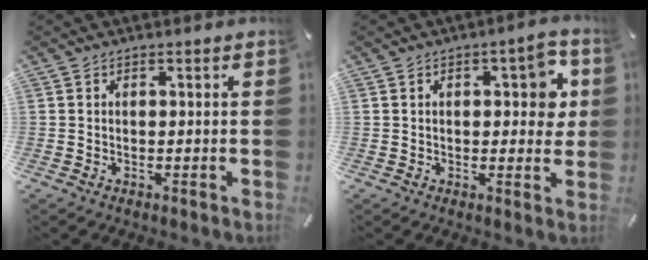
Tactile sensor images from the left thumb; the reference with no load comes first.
{"total": 8.0, "force": [1.7, 3.9, 6.8], "torque": [-0.073, -0.007, 0.018]}